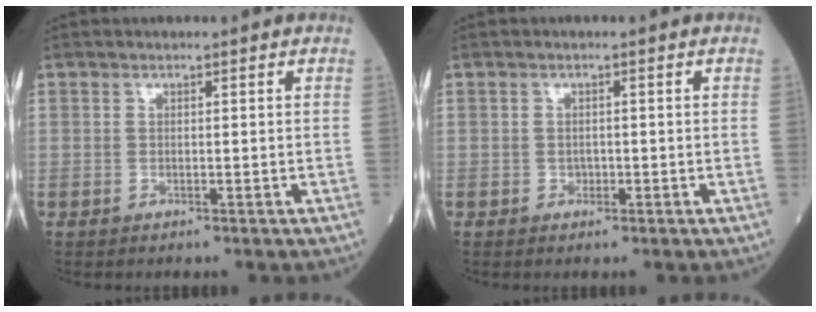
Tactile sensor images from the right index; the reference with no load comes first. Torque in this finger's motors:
{"motor_torque": [-0.06, -0.05, -0.04, 0.01]}